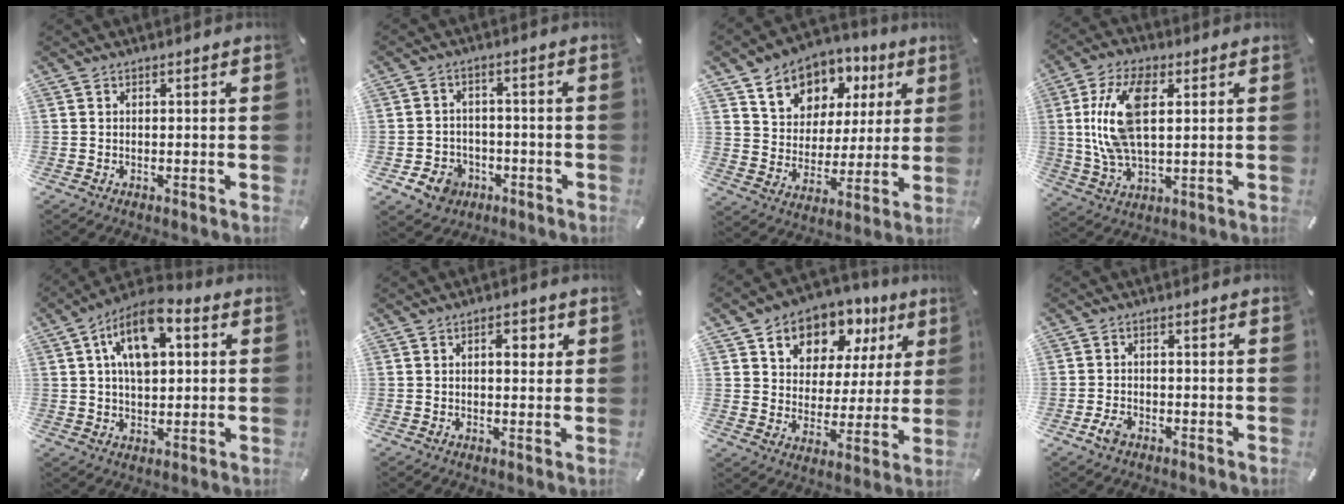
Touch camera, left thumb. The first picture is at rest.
{"total": 6.6, "force": [-3.0, 5.5, 2.1], "torque": [-0.046, 0.017, -0.057]}
{"total": 10.4, "force": [5.3, 8.7, 1.9], "torque": [-0.046, -0.037, 0.102]}
{"total": 14.8, "force": [3.4, 7.7, 12.2], "torque": [-0.274, 0.002, 0.056]}
{"total": 11.6, "force": [4.0, 6.9, 8.4], "torque": [-0.147, -0.006, 0.070]}
{"total": 3.9, "force": [1.2, 2.2, 3.1], "torque": [-0.034, -0.003, 0.009]}
{"total": 10.5, "force": [6.2, 8.2, 2.5], "torque": [-0.037, -0.050, 0.113]}
{"total": 3.0, "force": [-1.8, 1.7, 1.7], "torque": [-0.044, 0.002, -0.037]}